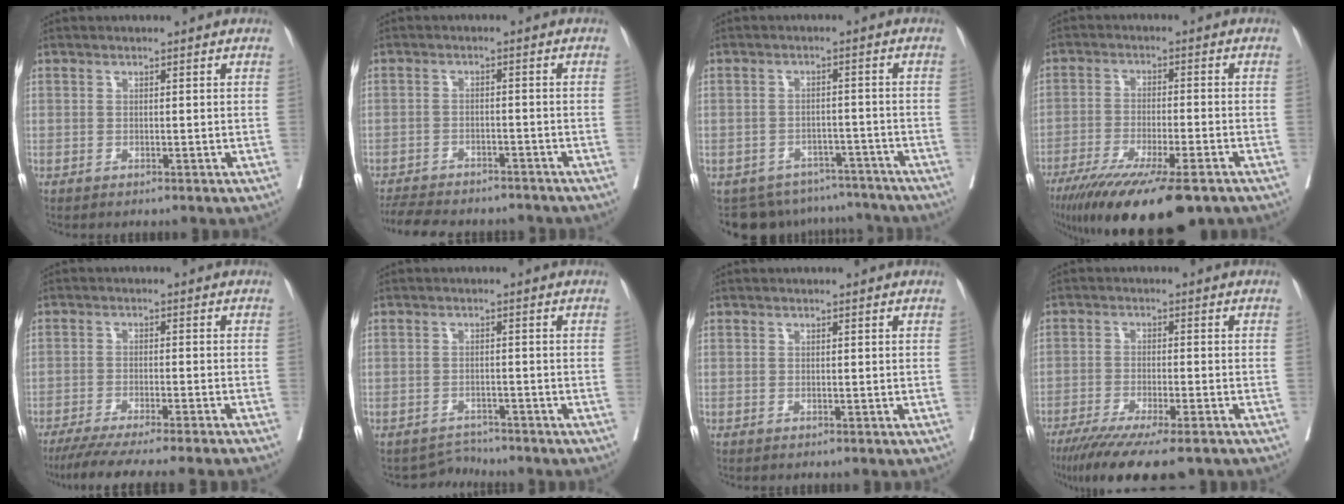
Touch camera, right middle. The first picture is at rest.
{"total": 13.0, "force": [-11.7, 3.4, 4.7], "torque": [-0.098, -0.003, -0.160]}
{"total": 11.2, "force": [-10.1, 4.7, 0.9], "torque": [-0.009, 0.019, -0.122]}
{"total": 17.5, "force": [-12.7, 2.4, 11.7], "torque": [-0.175, -0.044, -0.203]}
{"total": 14.0, "force": [-12.0, -1.2, 7.0], "torque": [-0.083, -0.042, -0.180]}
{"total": 2.5, "force": [-2.2, -0.1, -1.3], "torque": [0.024, -0.002, -0.034]}
{"total": 0.0}
{"total": 13.6, "force": [-10.4, 1.6, 8.6], "torque": [-0.128, -0.032, -0.164]}